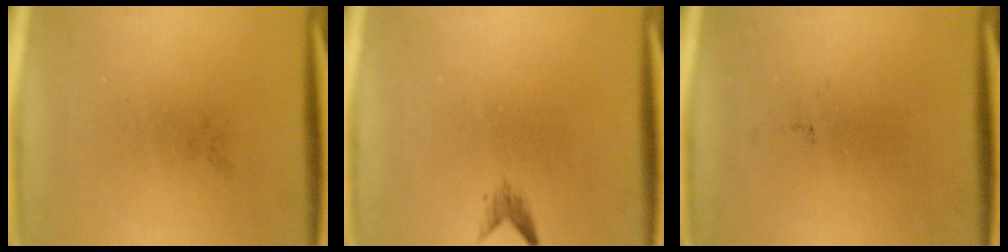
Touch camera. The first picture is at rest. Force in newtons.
{"total": 1.1}
{"total": 0.0}